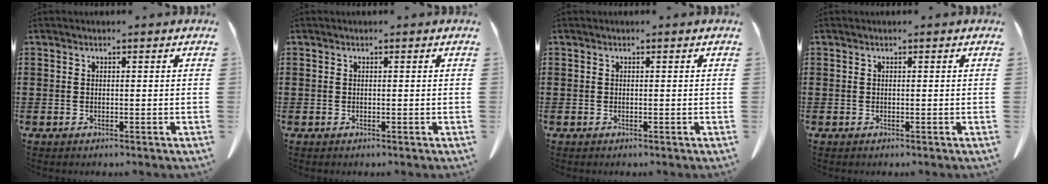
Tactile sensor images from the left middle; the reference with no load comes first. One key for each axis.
{"total": 0.0}
{"total": 0.0}
{"total": 0.0}